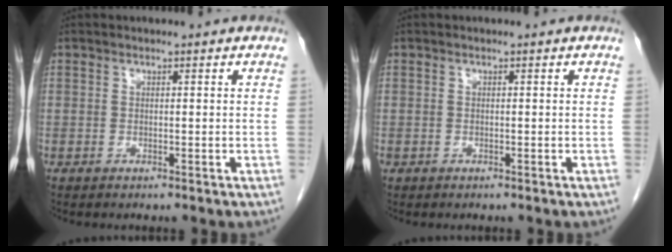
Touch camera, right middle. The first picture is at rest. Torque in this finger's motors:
{"motor_torque": [0.67, -0.54, 0.01, 0.00]}